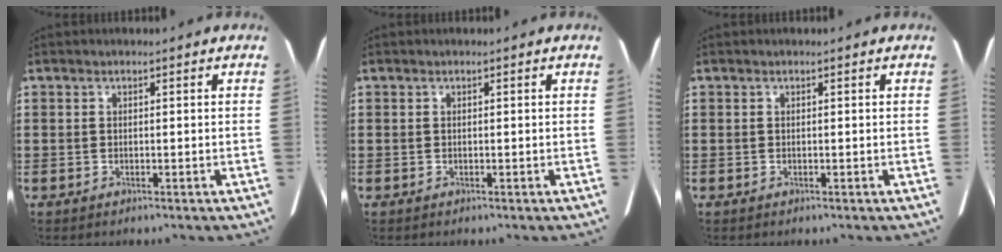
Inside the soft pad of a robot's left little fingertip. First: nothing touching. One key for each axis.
{"total": 0.0}
{"total": 0.0}